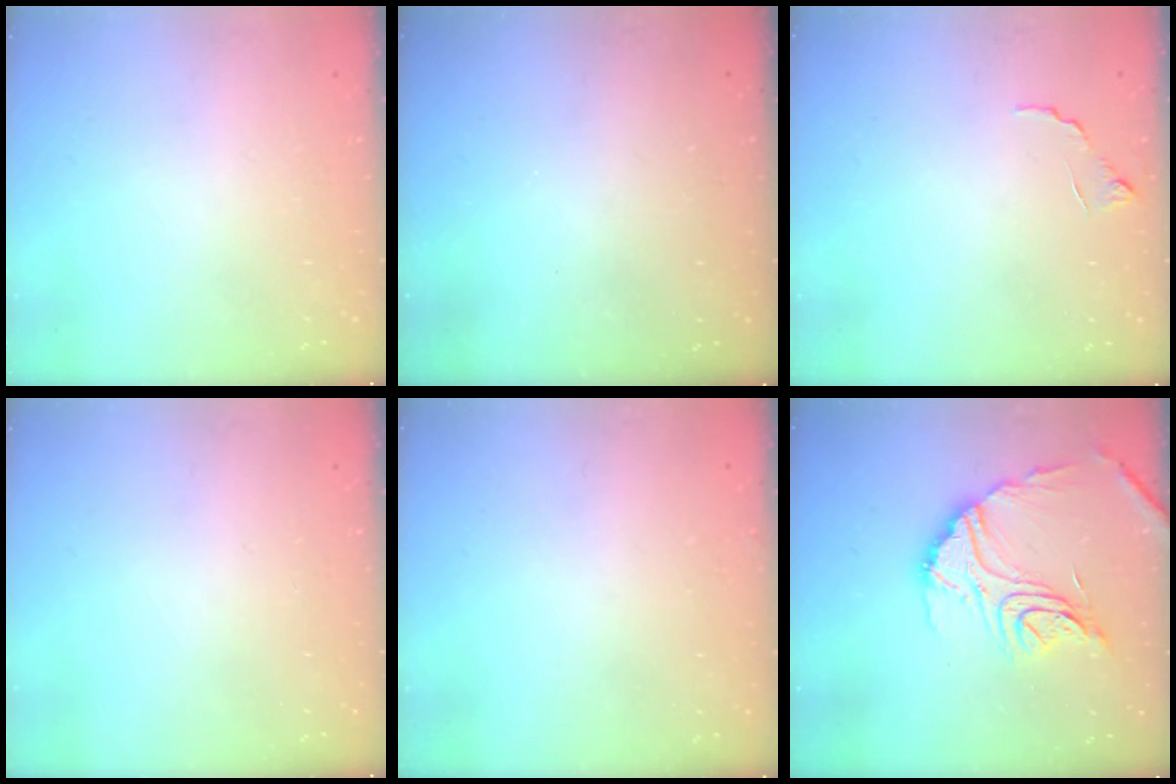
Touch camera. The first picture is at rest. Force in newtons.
{"total": 3.3, "press": 3.3, "slide": 0.1}
{"total": 6.0, "press": 6.0, "slide": 0.3}
{"total": 0.0}
{"total": 5.1, "press": 5.1, "slide": 0.2}
{"total": 17.2, "press": 17.1, "slide": 0.9}